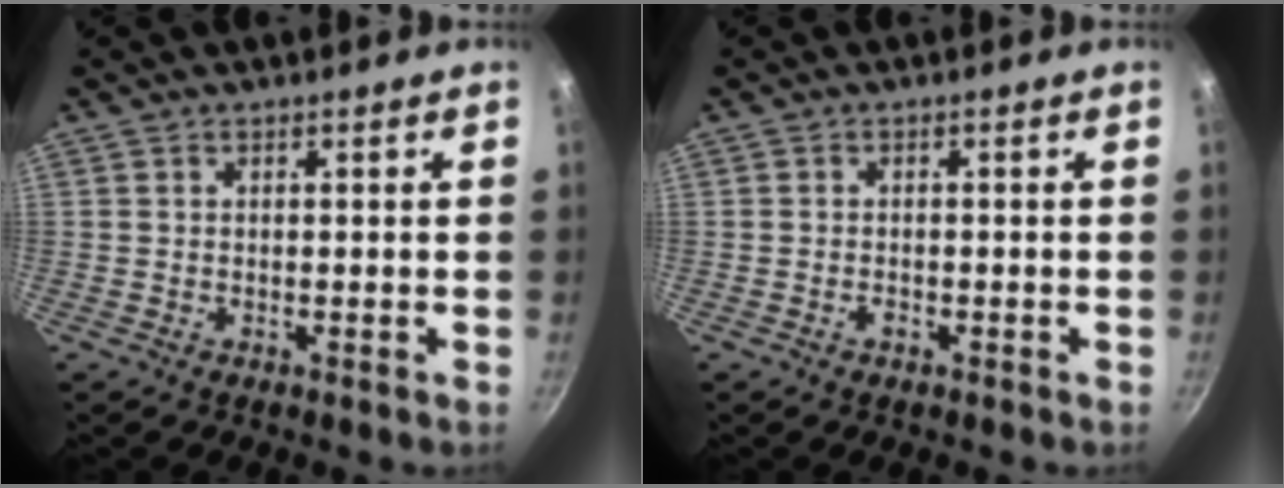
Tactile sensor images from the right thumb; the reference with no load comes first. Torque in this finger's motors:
{"motor_torque": [0.44, -0.05, -0.27, 0.02, 0.09]}